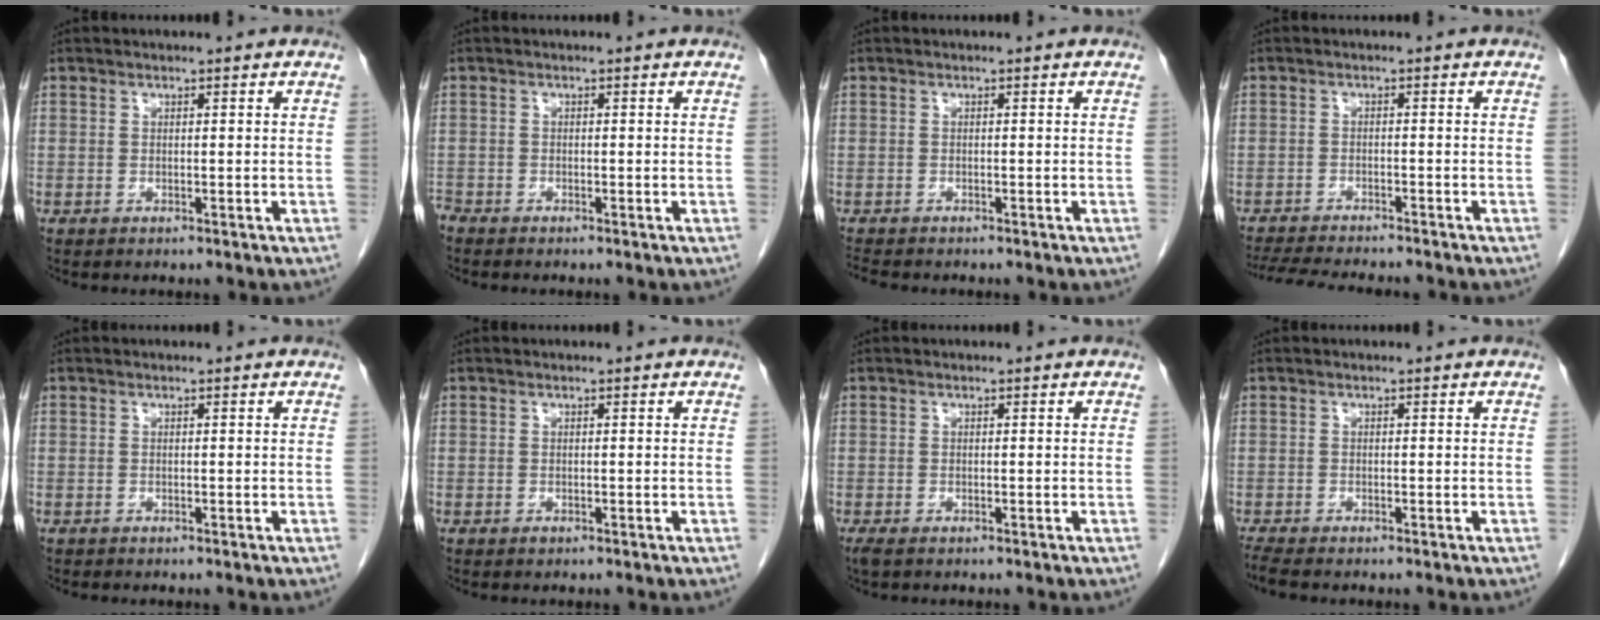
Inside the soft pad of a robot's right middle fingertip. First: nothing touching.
{"total": 1.1, "force": [-1.1, 0.1, 0.0], "torque": [-0.003, -0.004, -0.021]}
{"total": 2.3, "force": [-2.1, 0.4, 0.8], "torque": [-0.018, -0.008, -0.033]}
{"total": 11.3, "force": [-10.3, 1.3, 4.6], "torque": [-0.070, -0.014, -0.148]}
{"total": 0.0}
{"total": 0.0}
{"total": 1.6, "force": [-1.1, 0.6, 1.0], "torque": [-0.020, -0.006, -0.017]}
{"total": 1.9, "force": [-1.8, -0.2, 0.8], "torque": [-0.021, -0.009, -0.036]}